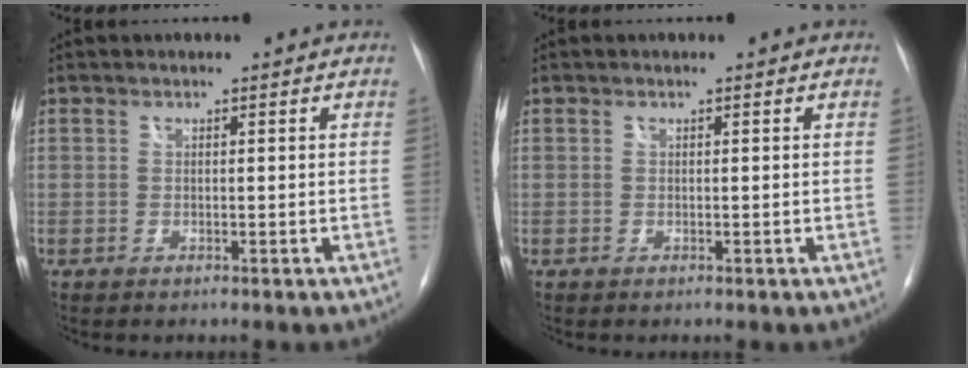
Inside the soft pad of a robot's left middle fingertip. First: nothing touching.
{"total": 0.0}